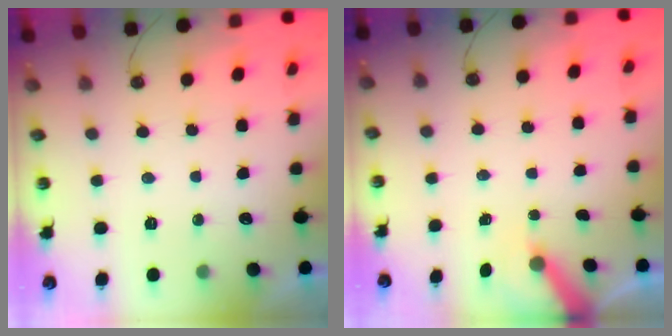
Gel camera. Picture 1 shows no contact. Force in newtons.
{"total": 5.4, "press": 5.4, "slide": 0.3}